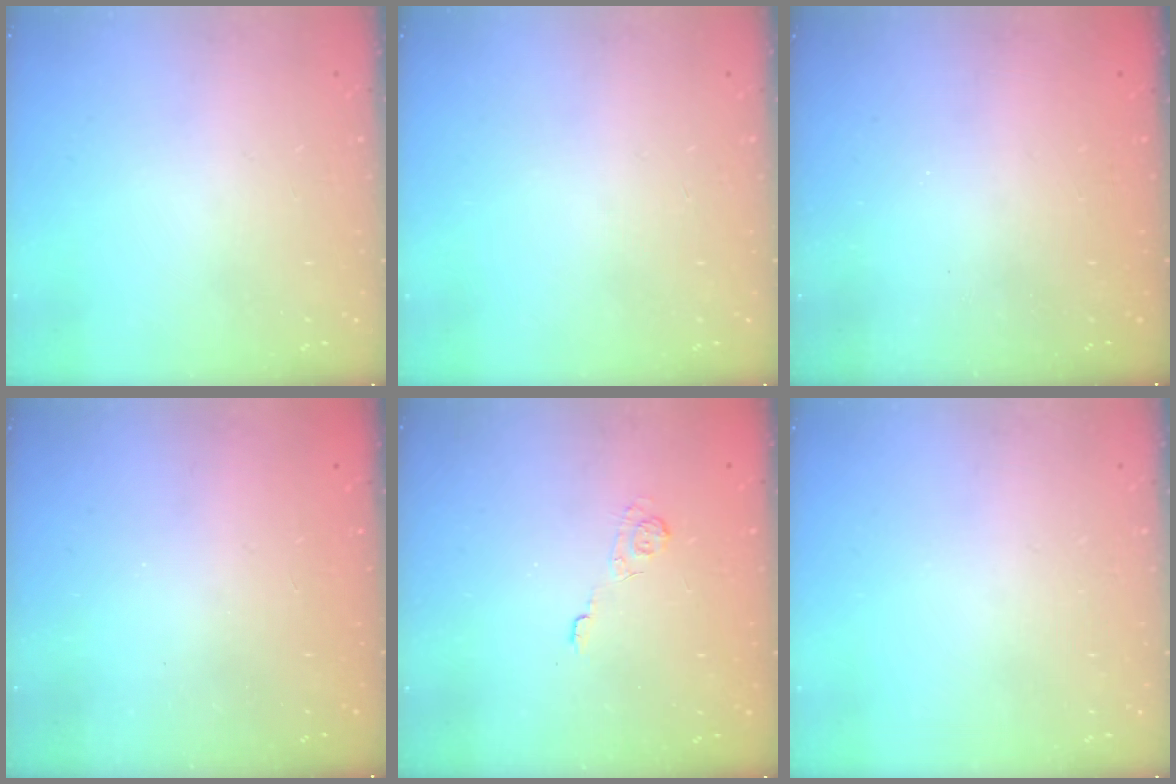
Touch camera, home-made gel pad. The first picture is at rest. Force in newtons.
{"total": 0.0}
{"total": 2.4, "press": 2.3, "slide": 0.7}
{"total": 2.5, "press": 2.4, "slide": 0.7}
{"total": 2.2, "press": 1.8, "slide": 1.3}
{"total": 0.0}